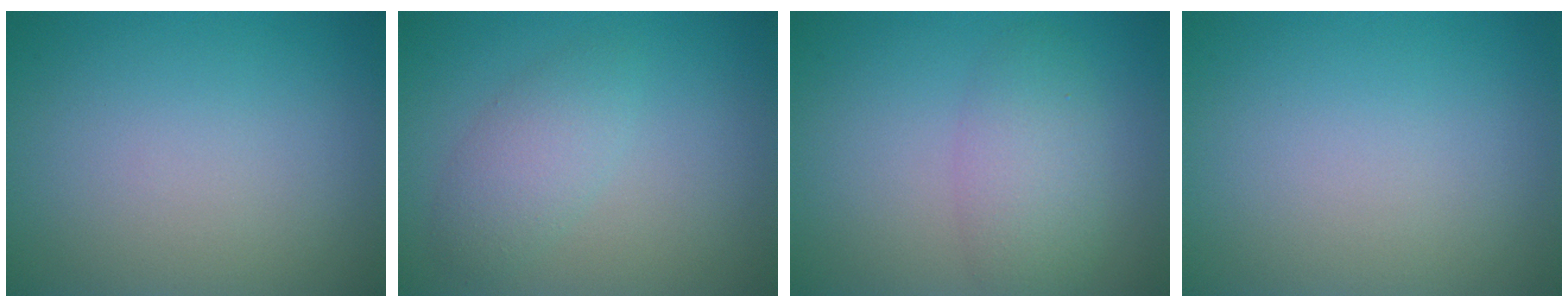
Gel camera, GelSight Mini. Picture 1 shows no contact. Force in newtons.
{"total": 2.7, "press": 2.6, "slide": 0.1}
{"total": 3.4, "press": 3.4, "slide": 0.3}
{"total": 0.0}